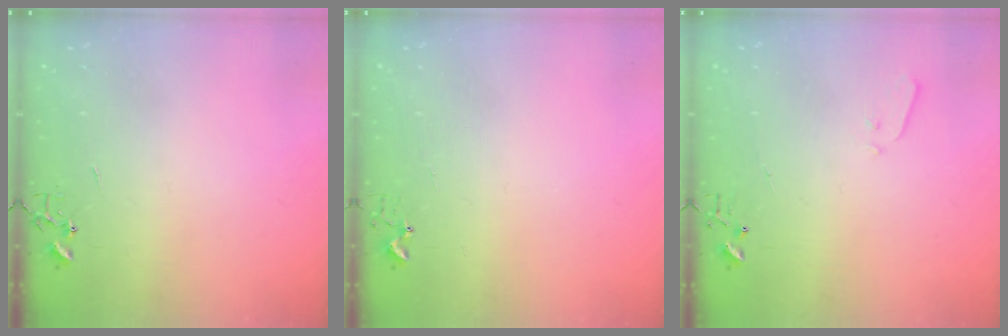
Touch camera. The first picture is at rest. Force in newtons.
{"total": 3.8, "press": 3.8, "slide": 0.3}
{"total": 3.4, "press": 3.3, "slide": 0.5}